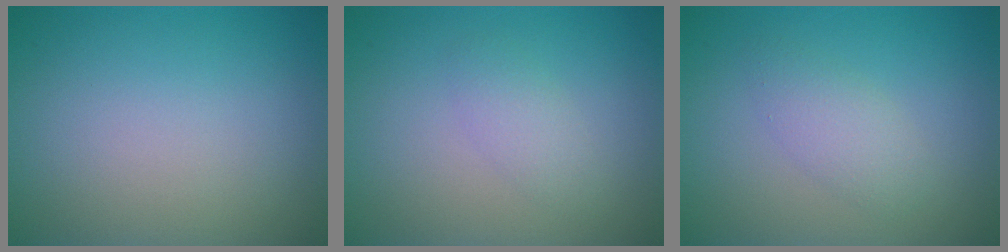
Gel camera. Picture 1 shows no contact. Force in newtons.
{"total": 1.6, "press": 1.6, "slide": 0.1}
{"total": 2.1, "press": 2.1, "slide": 0.0}